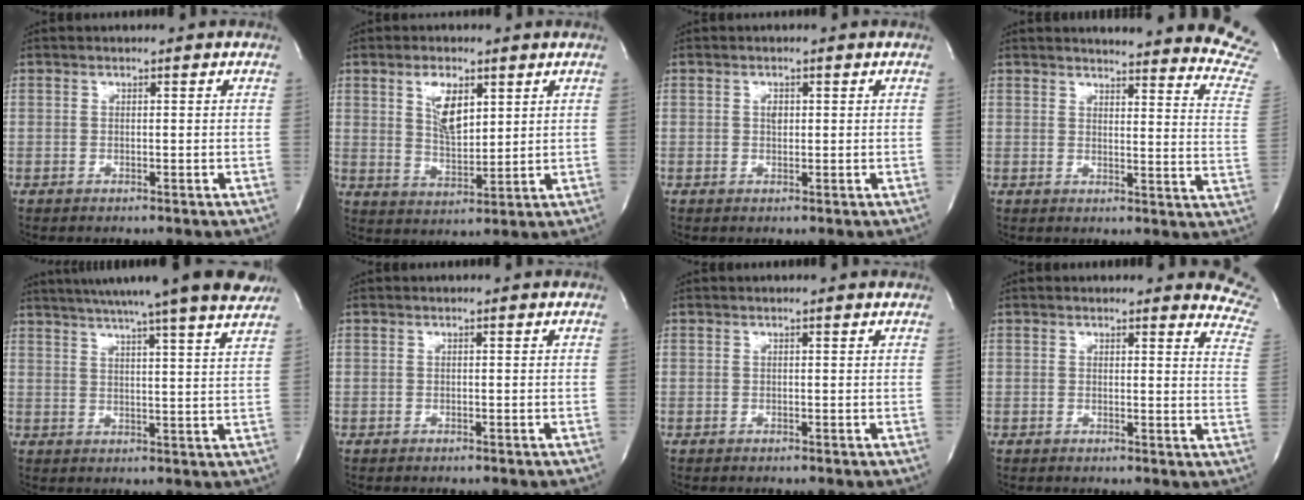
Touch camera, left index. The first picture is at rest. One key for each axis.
{"total": 6.3, "fx": 2.6, "fy": 2.8, "fz": 5.0, "tx": -0.099, "ty": -0.003, "tz": 0.054}
{"total": 1.1, "fx": 0.0, "fy": 0.8, "fz": 0.8, "tx": -0.014, "ty": -0.003, "tz": 0.000}
{"total": 21.8, "fx": 21.1, "fy": 0.5, "fz": 5.3, "tx": -0.051, "ty": -0.140, "tz": 0.214}
{"total": 20.5, "fx": 17.4, "fy": -0.5, "fz": 10.7, "tx": -0.179, "ty": -0.008, "tz": 0.225}
{"total": 0.0}
{"total": 1.0, "fx": 1.0, "fy": 0.1, "fz": 0.3, "tx": -0.012, "ty": 0.001, "tz": 0.005}
{"total": 8.2, "fx": 7.9, "fy": 1.5, "fz": 1.8, "tx": 0.011, "ty": -0.054, "tz": 0.044}